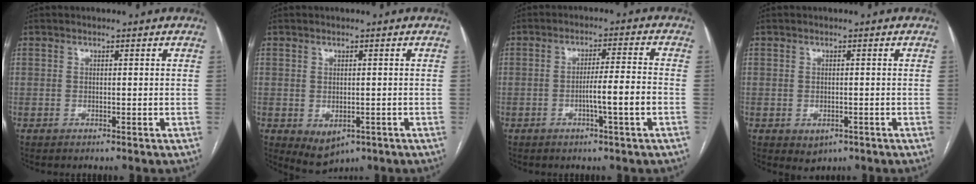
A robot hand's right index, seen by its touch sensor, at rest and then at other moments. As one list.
[{"total": 4.2, "force": [-1.4, 2.8, 2.8], "torque": [-0.043, -0.006, -0.003]}, {"total": 6.1, "force": [-1.9, -0.4, 5.7], "torque": [-0.094, 0.003, -0.030]}, {"total": 2.2, "force": [-1.0, 1.6, 1.2], "torque": [-0.013, -0.001, -0.001]}]